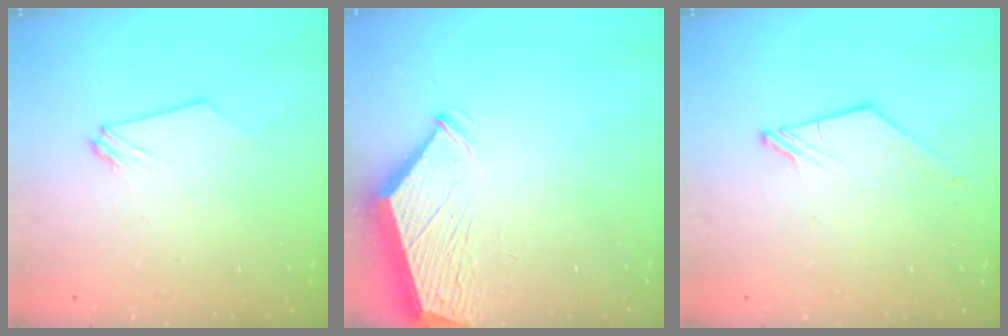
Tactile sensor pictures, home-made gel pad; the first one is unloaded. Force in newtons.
{"total": 3.3, "press": 3.3, "slide": 0.5}
{"total": 0.8, "press": 0.8, "slide": 0.2}